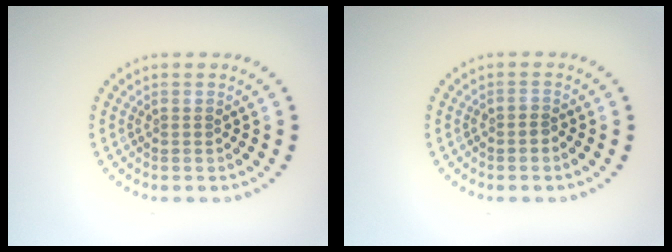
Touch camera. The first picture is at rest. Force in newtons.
{"total": 0.6, "press": 0.3, "slide": 0.5}